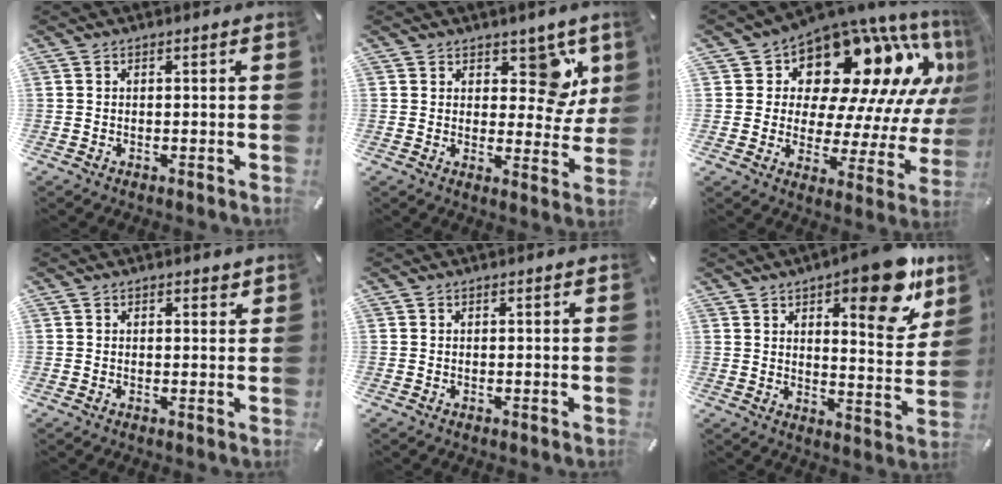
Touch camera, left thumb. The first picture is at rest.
{"total": 10.9, "force": [5.7, 6.4, 6.6], "torque": [-0.058, -0.041, 0.096]}
{"total": 19.1, "force": [11.6, 10.0, 11.3], "torque": [-0.144, -0.104, 0.190]}
{"total": 1.1, "force": [0.7, 0.7, 0.5], "torque": [-0.002, -0.001, 0.011]}
{"total": 0.0}
{"total": 16.1, "force": [10.2, 5.2, 11.2], "torque": [-0.141, -0.069, 0.162]}